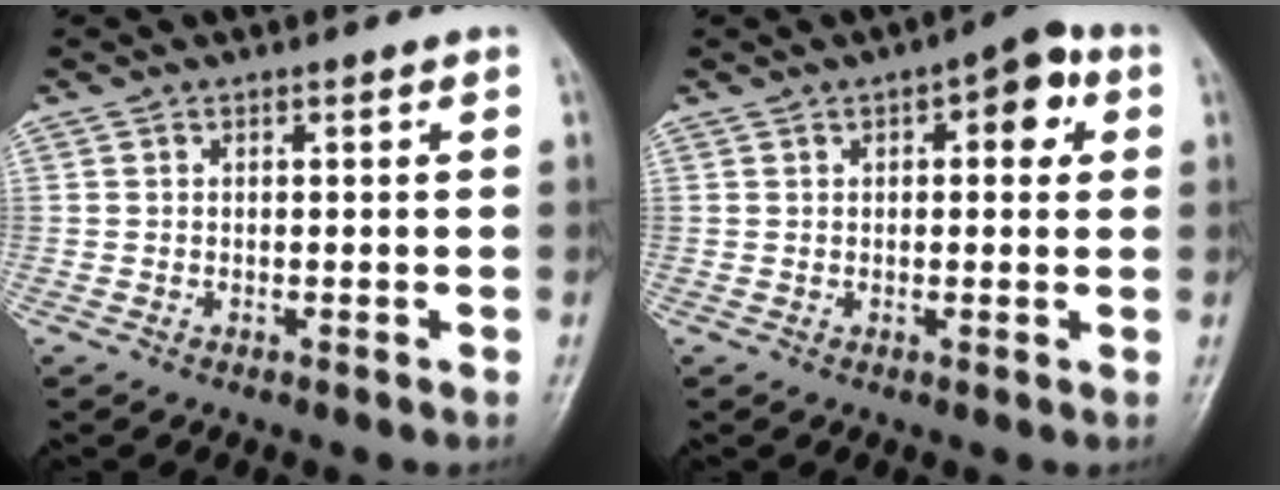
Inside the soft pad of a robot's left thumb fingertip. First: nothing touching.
{"total": 6.8, "force": [2.4, 3.1, 5.6], "torque": [-0.045, 0.005, 0.020]}